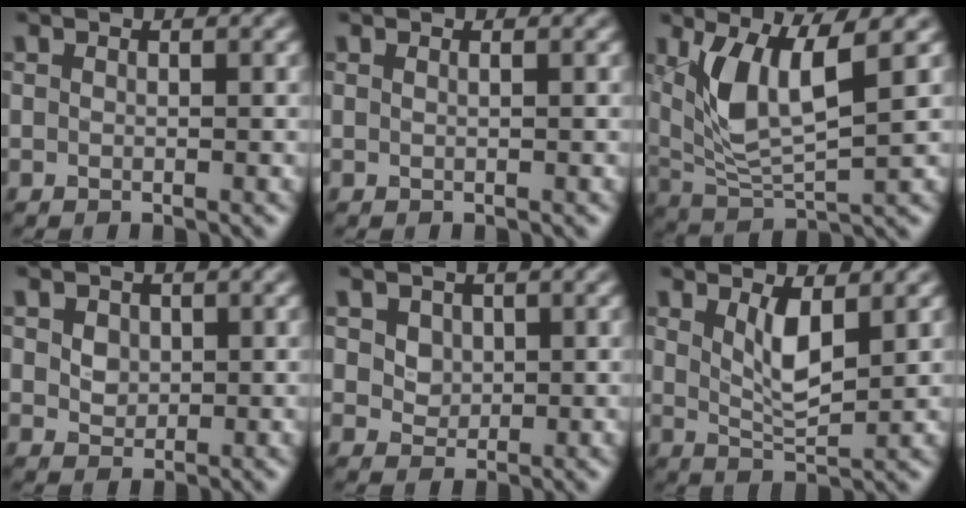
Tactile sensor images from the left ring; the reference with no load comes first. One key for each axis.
{"total": 0.5, "fx": 0.3, "fy": 0.2, "fz": 0.4, "tx": -0.002, "ty": -0.001, "tz": 0.000}
{"total": 6.7, "fx": 2.2, "fy": 2.4, "fz": 5.9, "tx": -0.132, "ty": -0.014, "tz": 0.049}
{"total": 1.9, "fx": 0.6, "fy": 1.5, "fz": 0.9, "tx": -0.018, "ty": 0.004, "tz": 0.011}
{"total": 2.5, "fx": 1.1, "fy": 2.0, "fz": 1.1, "tx": -0.039, "ty": 0.001, "tz": 0.036}
{"total": 3.4, "fx": 1.3, "fy": 1.0, "fz": 3.0, "tx": -0.060, "ty": -0.009, "tz": 0.029}